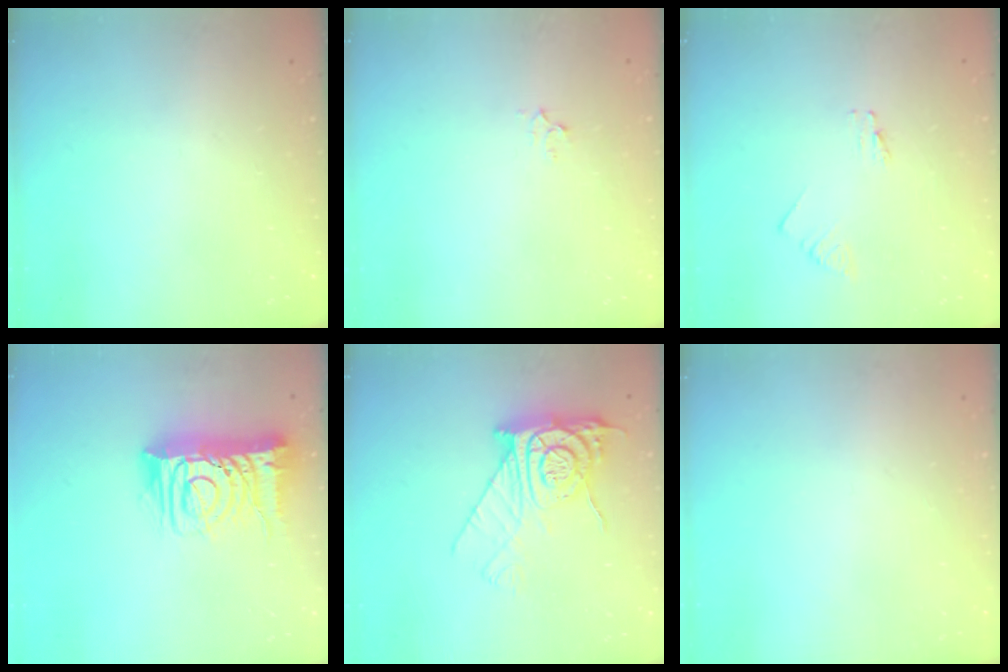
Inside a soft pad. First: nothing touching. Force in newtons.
{"total": 3.0, "press": 3.0, "slide": 0.5}
{"total": 0.7, "press": 0.7, "slide": 0.1}
{"total": 13.2, "press": 13.1, "slide": 1.8}
{"total": 12.3, "press": 12.3, "slide": 1.2}
{"total": 0.0}